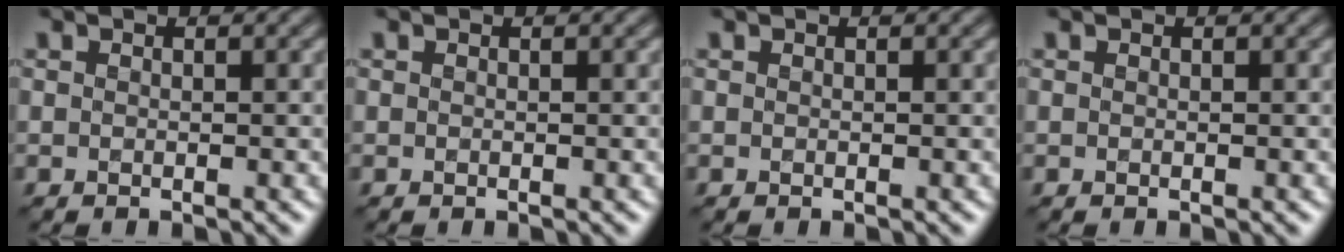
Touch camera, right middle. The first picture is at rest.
{"total": 0.0}
{"total": 0.0}
{"total": 0.0}